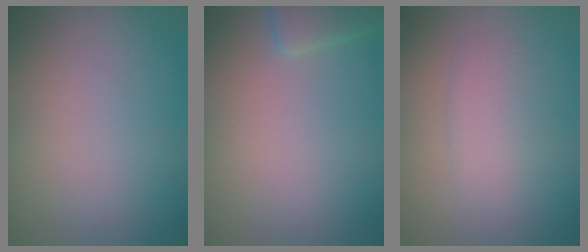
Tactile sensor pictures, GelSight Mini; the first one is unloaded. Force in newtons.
{"total": 2.3, "press": 2.3, "slide": 0.2}
{"total": 2.0, "press": 2.0, "slide": 0.1}